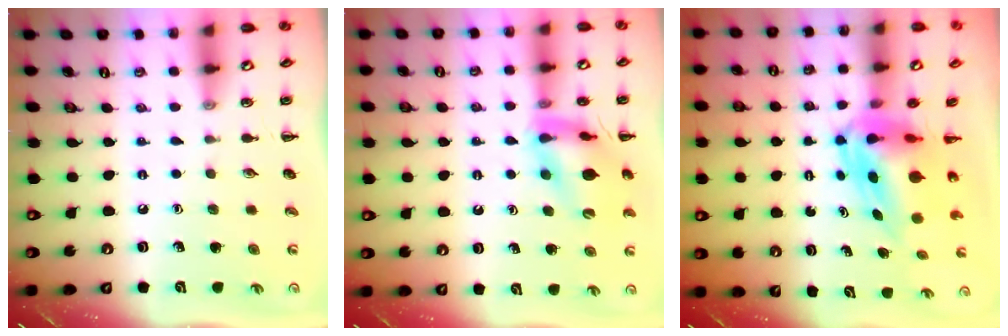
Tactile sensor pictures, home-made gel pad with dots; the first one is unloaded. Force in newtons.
{"total": 14.4, "press": 14.2, "slide": 2.0}
{"total": 7.6, "press": 7.3, "slide": 2.1}